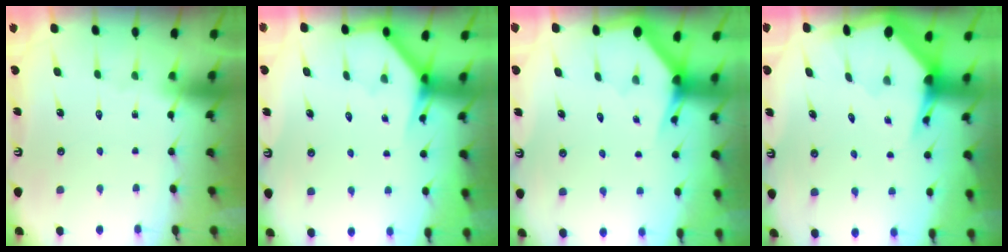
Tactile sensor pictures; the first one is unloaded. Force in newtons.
{"total": 3.7, "press": 3.7, "slide": 0.4}
{"total": 2.6, "press": 2.6, "slide": 0.1}
{"total": 4.4, "press": 4.4, "slide": 0.2}